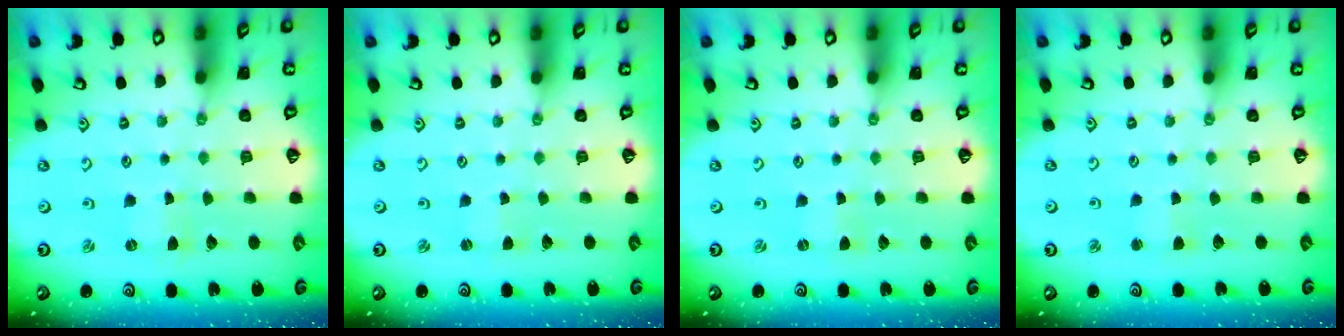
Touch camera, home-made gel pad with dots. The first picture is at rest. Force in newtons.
{"total": 0.7, "press": 0.7, "slide": 0.1}
{"total": 0.0}
{"total": 2.4, "press": 2.3, "slide": 0.3}